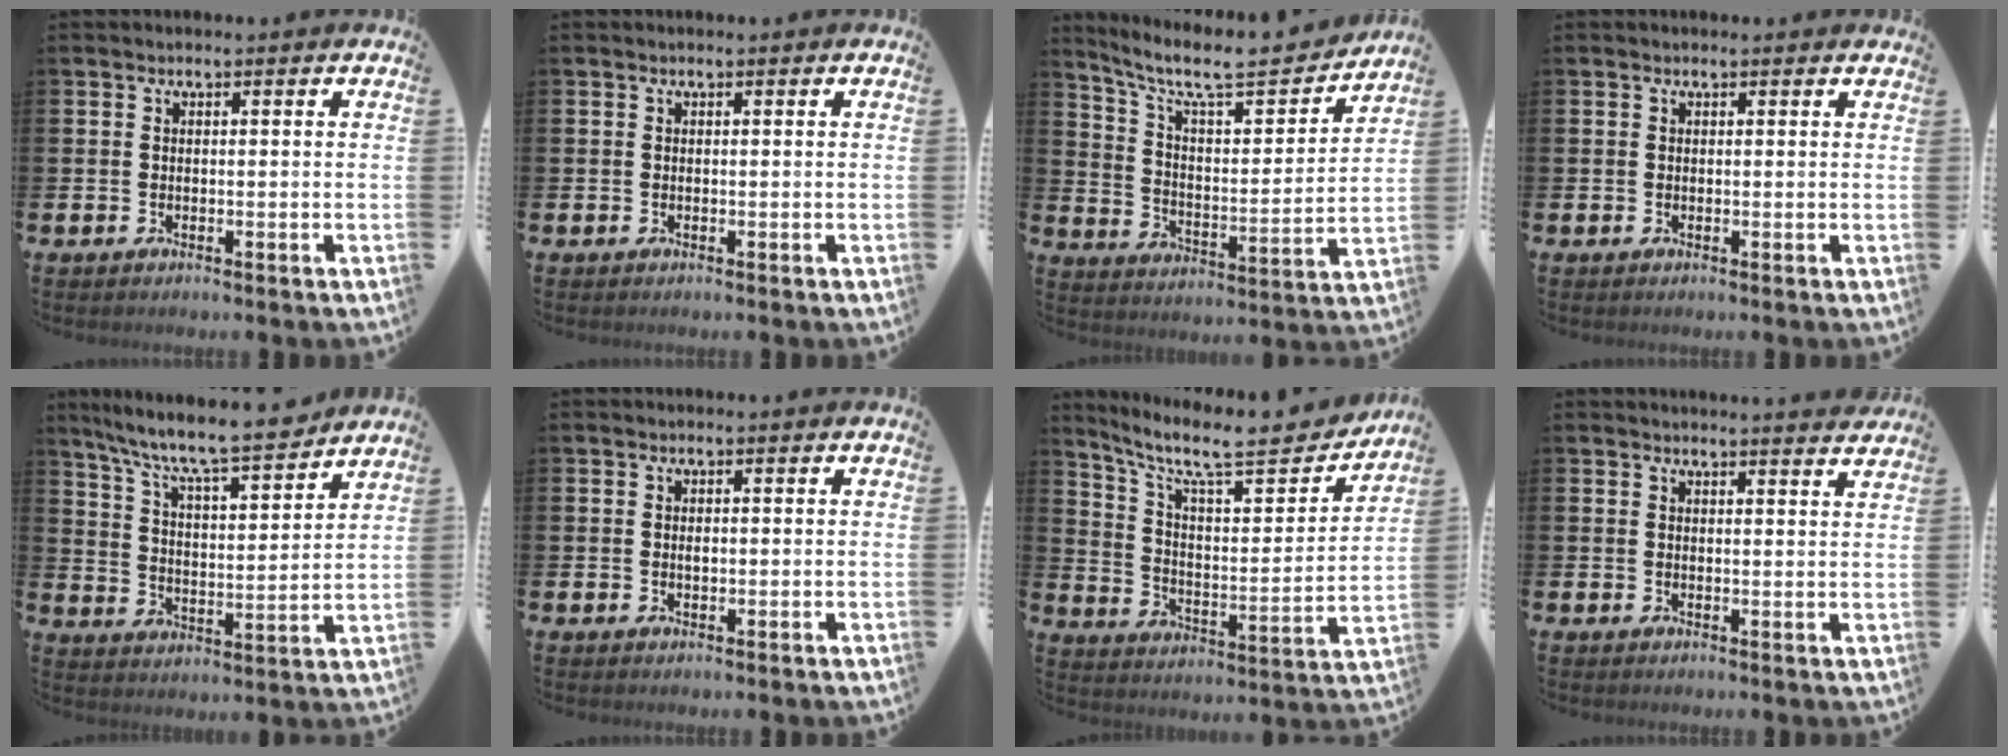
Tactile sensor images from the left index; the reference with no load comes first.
{"total": 0.0}
{"total": 9.1, "force": [8.0, 2.0, 4.1], "torque": [-0.109, -0.060, 0.132]}
{"total": 0.0}
{"total": 9.1, "force": [8.4, 0.9, 3.6], "torque": [-0.100, -0.064, 0.140]}
{"total": 0.7, "force": [0.1, 0.3, 0.6], "torque": [-0.004, -0.001, 0.000]}
{"total": 10.7, "force": [8.9, 2.5, 5.4], "torque": [-0.120, -0.067, 0.145]}
{"total": 2.3, "force": [2.3, -0.2, -0.1], "torque": [0.009, -0.018, 0.039]}